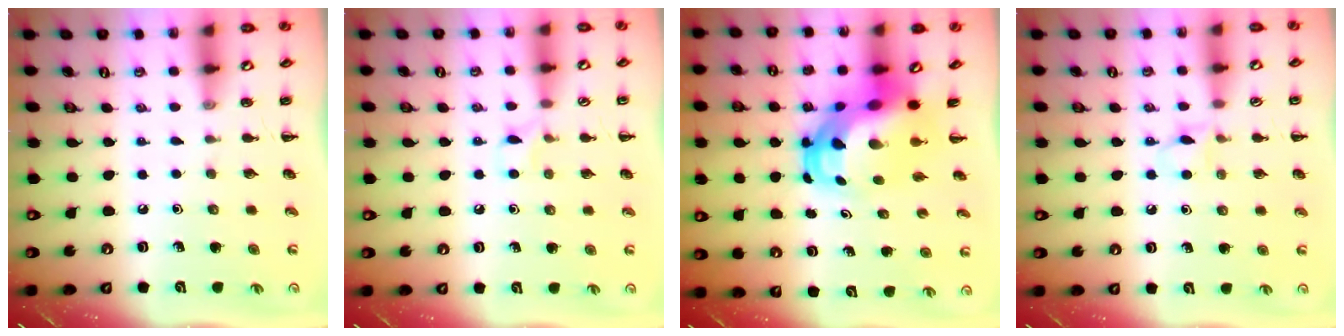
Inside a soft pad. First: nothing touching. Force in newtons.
{"total": 4.7, "press": 4.3, "slide": 1.8}
{"total": 9.0, "press": 8.6, "slide": 2.5}
{"total": 4.4, "press": 4.0, "slide": 1.7}